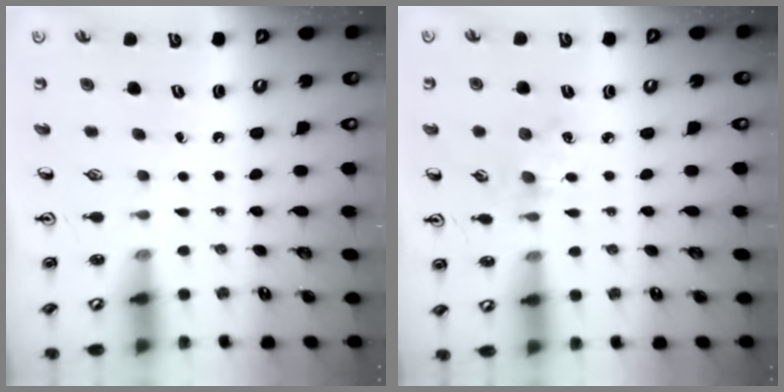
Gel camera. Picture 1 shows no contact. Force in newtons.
{"total": 3.0, "press": 3.0, "slide": 0.4}